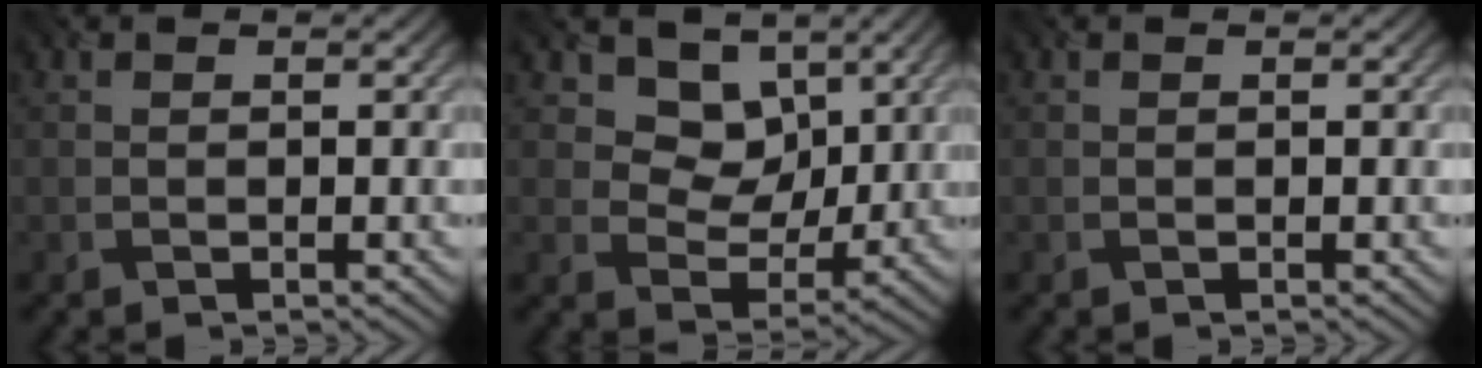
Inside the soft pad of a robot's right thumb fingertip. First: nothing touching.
{"total": 8.0, "force": [4.2, 5.8, 3.7], "torque": [-0.080, -0.027, 0.082]}
{"total": 0.0}